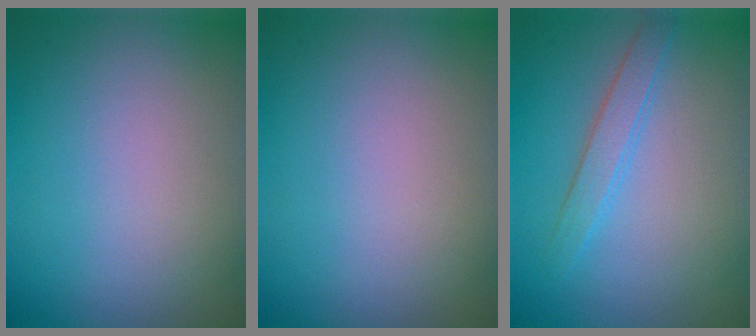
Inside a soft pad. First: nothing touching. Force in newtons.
{"total": 0.0}
{"total": 2.1, "press": 2.1, "slide": 0.1}